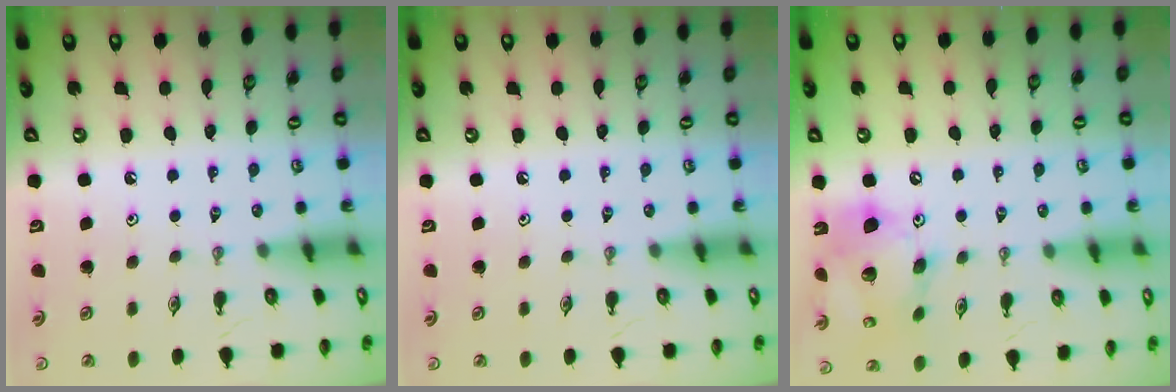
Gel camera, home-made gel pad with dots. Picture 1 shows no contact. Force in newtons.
{"total": 0.0}
{"total": 16.5, "press": 16.3, "slide": 2.5}